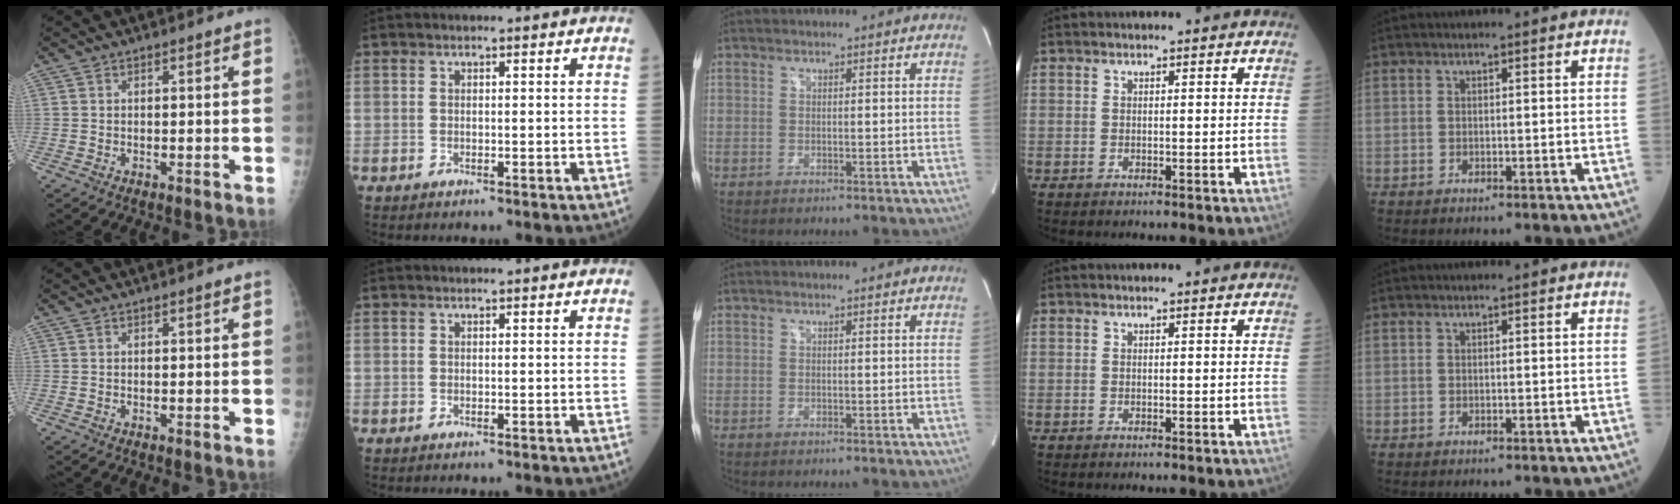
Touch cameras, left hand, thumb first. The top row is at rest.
{}